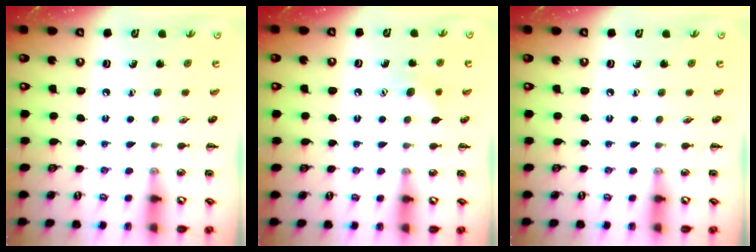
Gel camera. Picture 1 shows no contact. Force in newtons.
{"total": 5.5, "press": 5.3, "slide": 1.5}
{"total": 0.0}